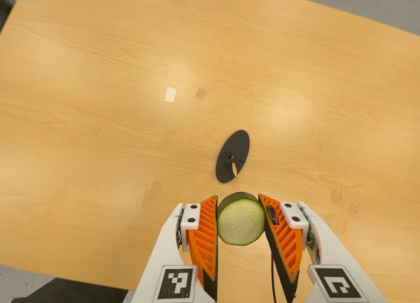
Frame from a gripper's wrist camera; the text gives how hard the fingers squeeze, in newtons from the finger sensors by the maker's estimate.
{"total": 11.5, "left": 10.7, "right": 12.2}